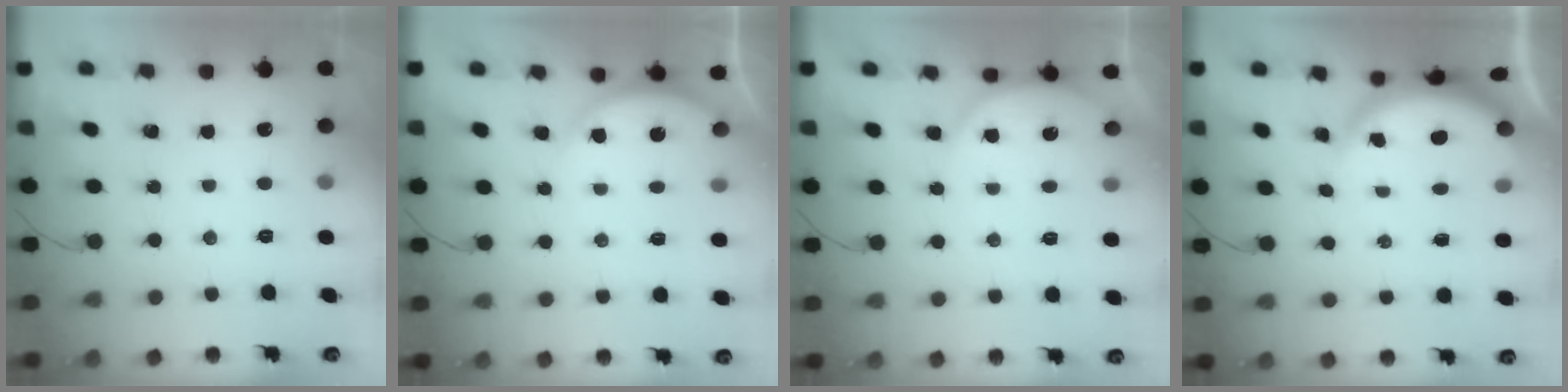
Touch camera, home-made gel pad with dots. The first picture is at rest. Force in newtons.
{"total": 3.5, "press": 3.4, "slide": 0.6}
{"total": 4.4, "press": 3.9, "slide": 2.0}
{"total": 3.9, "press": 3.6, "slide": 1.5}